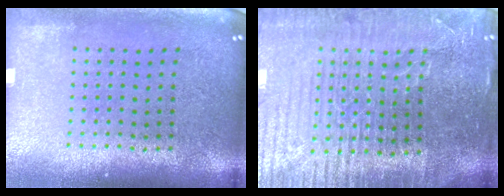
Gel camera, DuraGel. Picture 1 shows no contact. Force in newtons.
{"total": 4.7, "press": 4.4, "slide": 1.7}